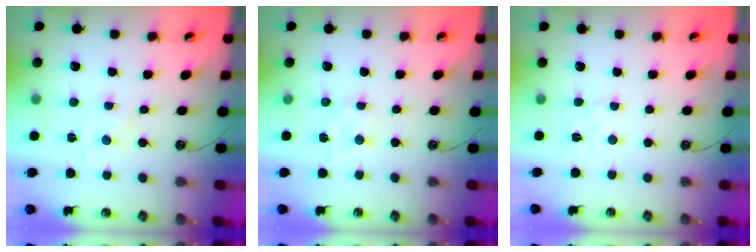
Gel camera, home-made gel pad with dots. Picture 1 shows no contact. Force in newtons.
{"total": 2.6, "press": 2.6, "slide": 0.6}
{"total": 2.8, "press": 2.8, "slide": 0.5}